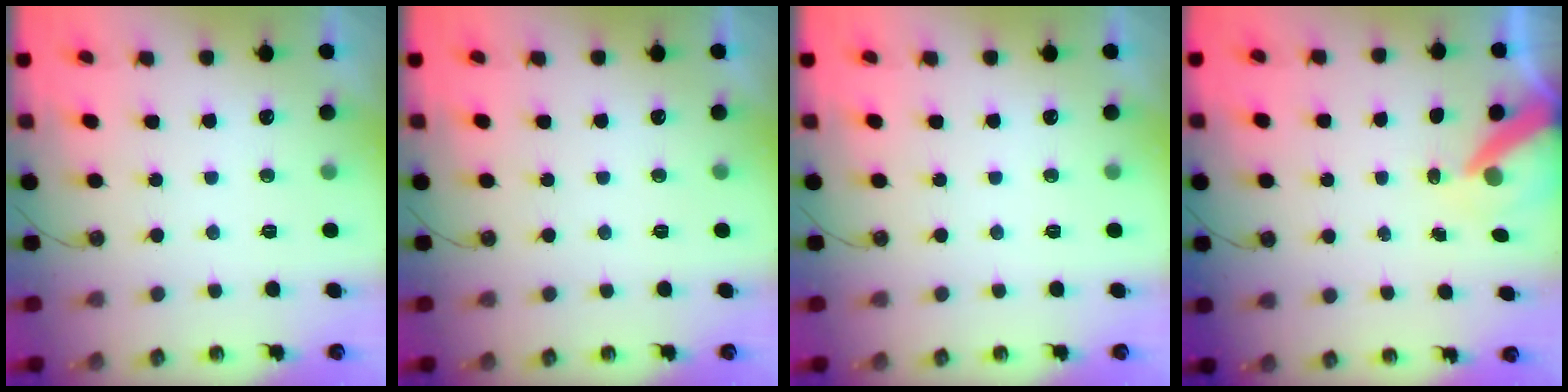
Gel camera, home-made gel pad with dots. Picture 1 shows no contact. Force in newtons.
{"total": 0.0}
{"total": 0.0}
{"total": 9.0, "press": 8.9, "slide": 0.8}